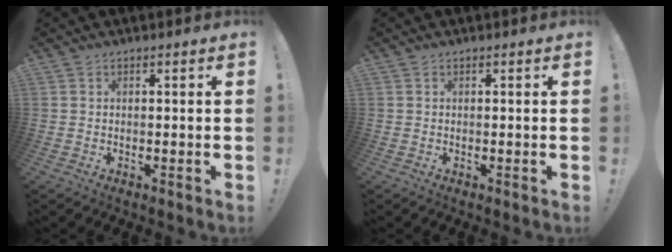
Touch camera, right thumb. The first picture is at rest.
{"total": 0.0}